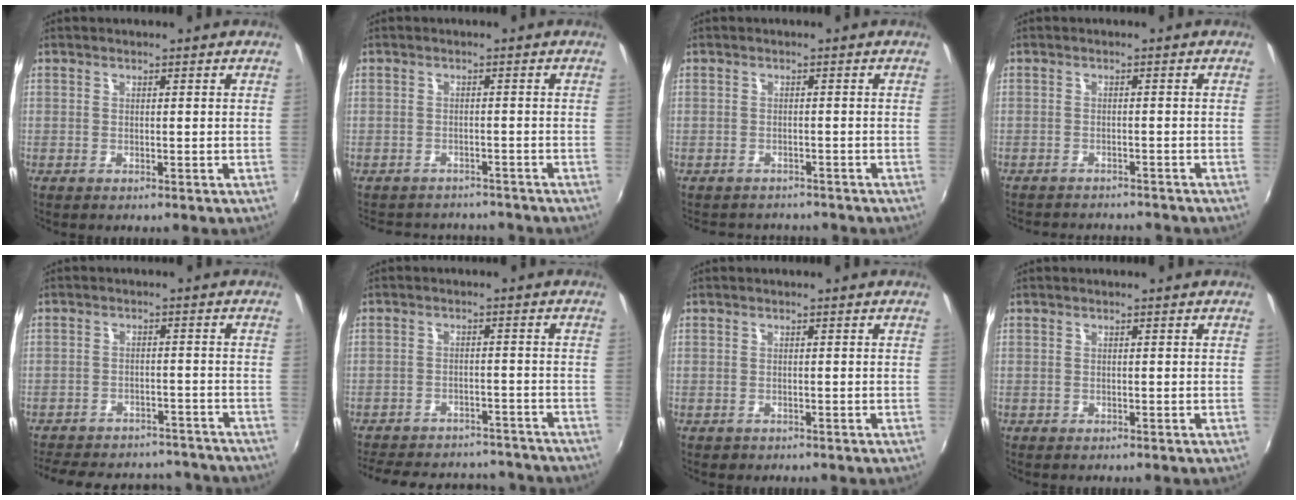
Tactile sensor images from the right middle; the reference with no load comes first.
{"total": 7.6, "force": [-6.4, 3.7, 1.6], "torque": [-0.041, 0.014, -0.091]}
{"total": 4.3, "force": [-3.7, 2.2, 0.5], "torque": [-0.016, 0.005, -0.056]}
{"total": 7.3, "force": [-6.8, 1.7, 2.1], "torque": [-0.056, -0.011, -0.096]}
{"total": 18.4, "force": [-15.7, 7.5, 5.8], "torque": [-0.138, 0.043, -0.195]}
{"total": 18.3, "force": [-15.6, 7.5, 5.9], "torque": [-0.141, 0.041, -0.196]}
{"total": 0.6, "force": [-0.4, 0.5, 0.1], "torque": [-0.003, -0.001, -0.003]}
{"total": 0.0}